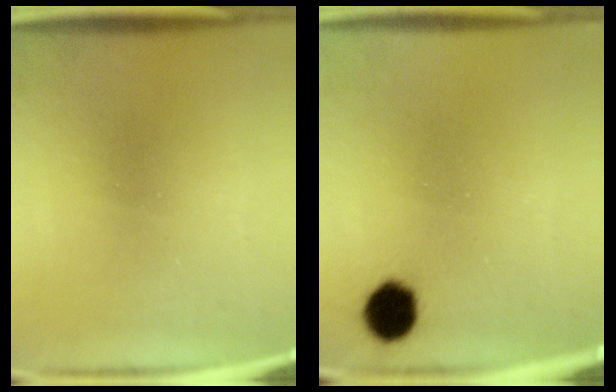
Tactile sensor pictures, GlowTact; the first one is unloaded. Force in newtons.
{"total": 6.4}